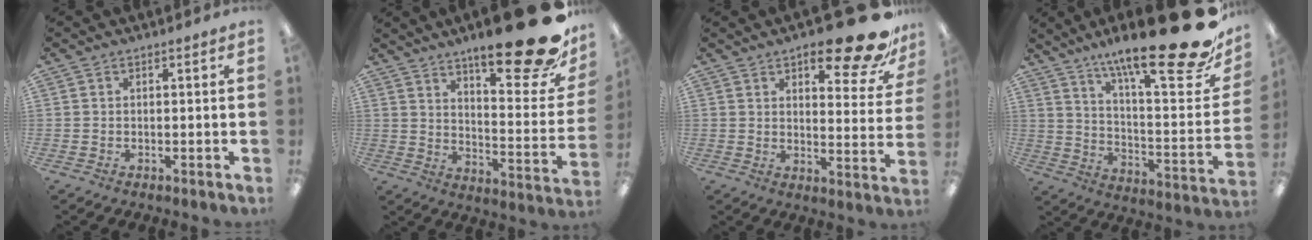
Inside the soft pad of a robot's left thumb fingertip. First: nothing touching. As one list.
[{"total": 22.7, "force": [15.4, 5.8, 15.6], "torque": [-0.211, -0.115, 0.243]}, {"total": 19.2, "force": [12.6, 6.2, 13.0], "torque": [-0.163, -0.084, 0.200]}, {"total": 25.5, "force": [17.1, 4.9, 18.3], "torque": [-0.266, -0.120, 0.271]}]